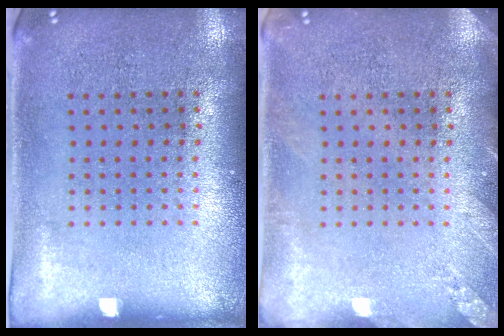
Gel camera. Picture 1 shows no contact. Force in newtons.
{"total": 1.4, "press": 1.4, "slide": 0.2}